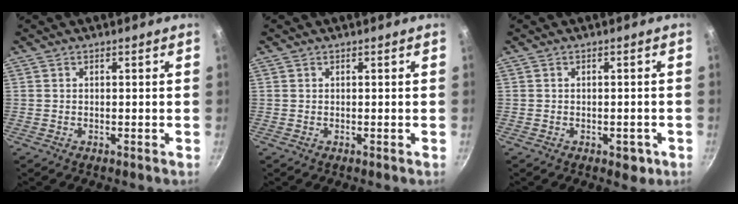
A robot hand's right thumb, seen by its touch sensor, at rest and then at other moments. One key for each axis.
{"total": 0.0}
{"total": 2.9, "fx": -1.3, "fy": 1.8, "fz": 1.9, "tx": -0.013, "ty": 0.010, "tz": -0.004}